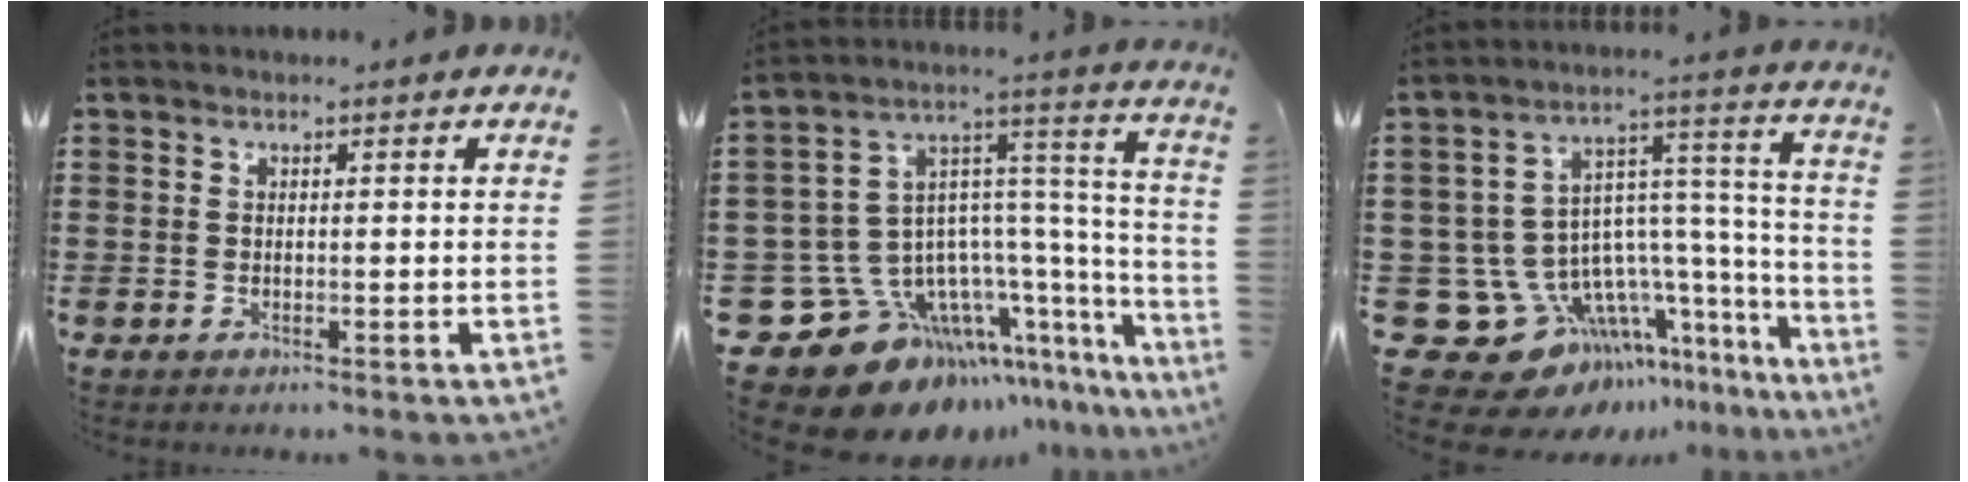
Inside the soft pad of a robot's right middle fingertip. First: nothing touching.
{"total": 14.0, "force": [-9.5, 9.0, 5.2], "torque": [-0.134, -0.015, -0.145]}
{"total": 12.5, "force": [-7.5, 8.8, 4.7], "torque": [-0.126, -0.017, -0.107]}